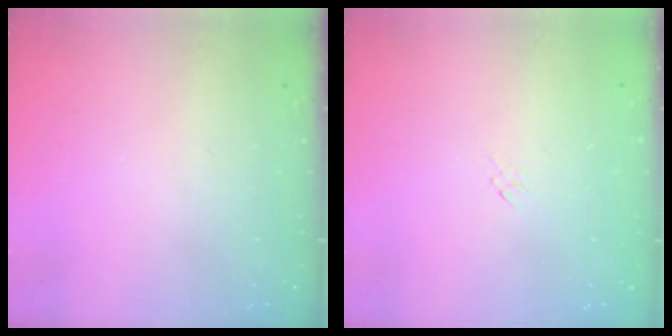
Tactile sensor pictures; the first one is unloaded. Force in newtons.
{"total": 0.9, "press": 0.8, "slide": 0.4}